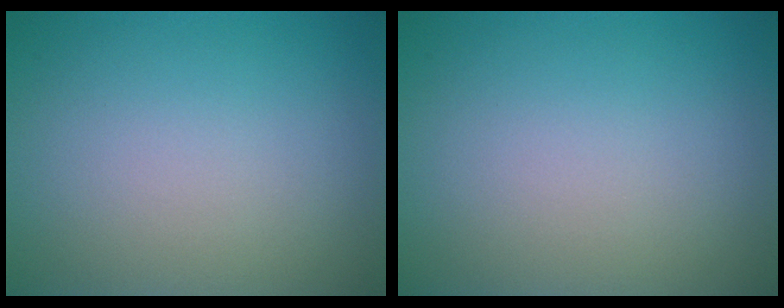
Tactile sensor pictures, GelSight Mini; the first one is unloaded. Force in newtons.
{"total": 0.0}